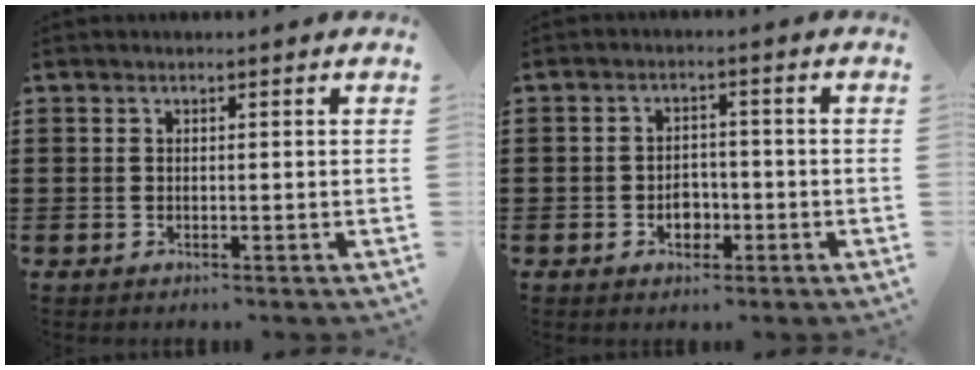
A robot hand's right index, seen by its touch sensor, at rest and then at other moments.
{"total": 3.4, "force": [-1.2, 2.4, 2.0], "torque": [-0.032, 0.000, -0.025]}